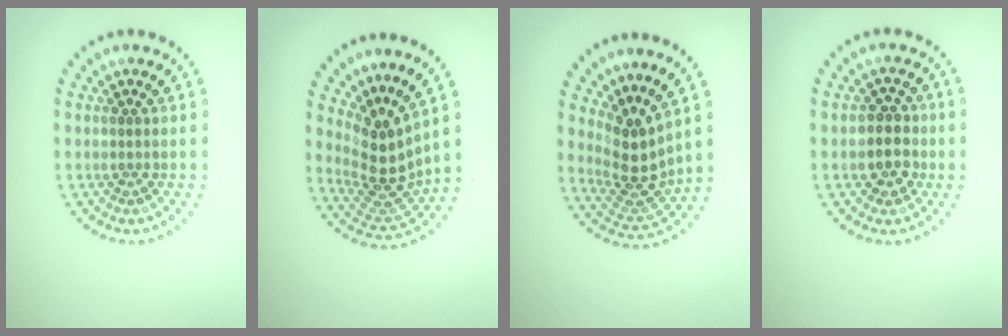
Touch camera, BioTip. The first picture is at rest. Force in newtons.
{"total": 4.2, "press": 3.1, "slide": 2.9}
{"total": 3.8, "press": 2.9, "slide": 2.4}
{"total": 2.9, "press": 2.7, "slide": 1.0}